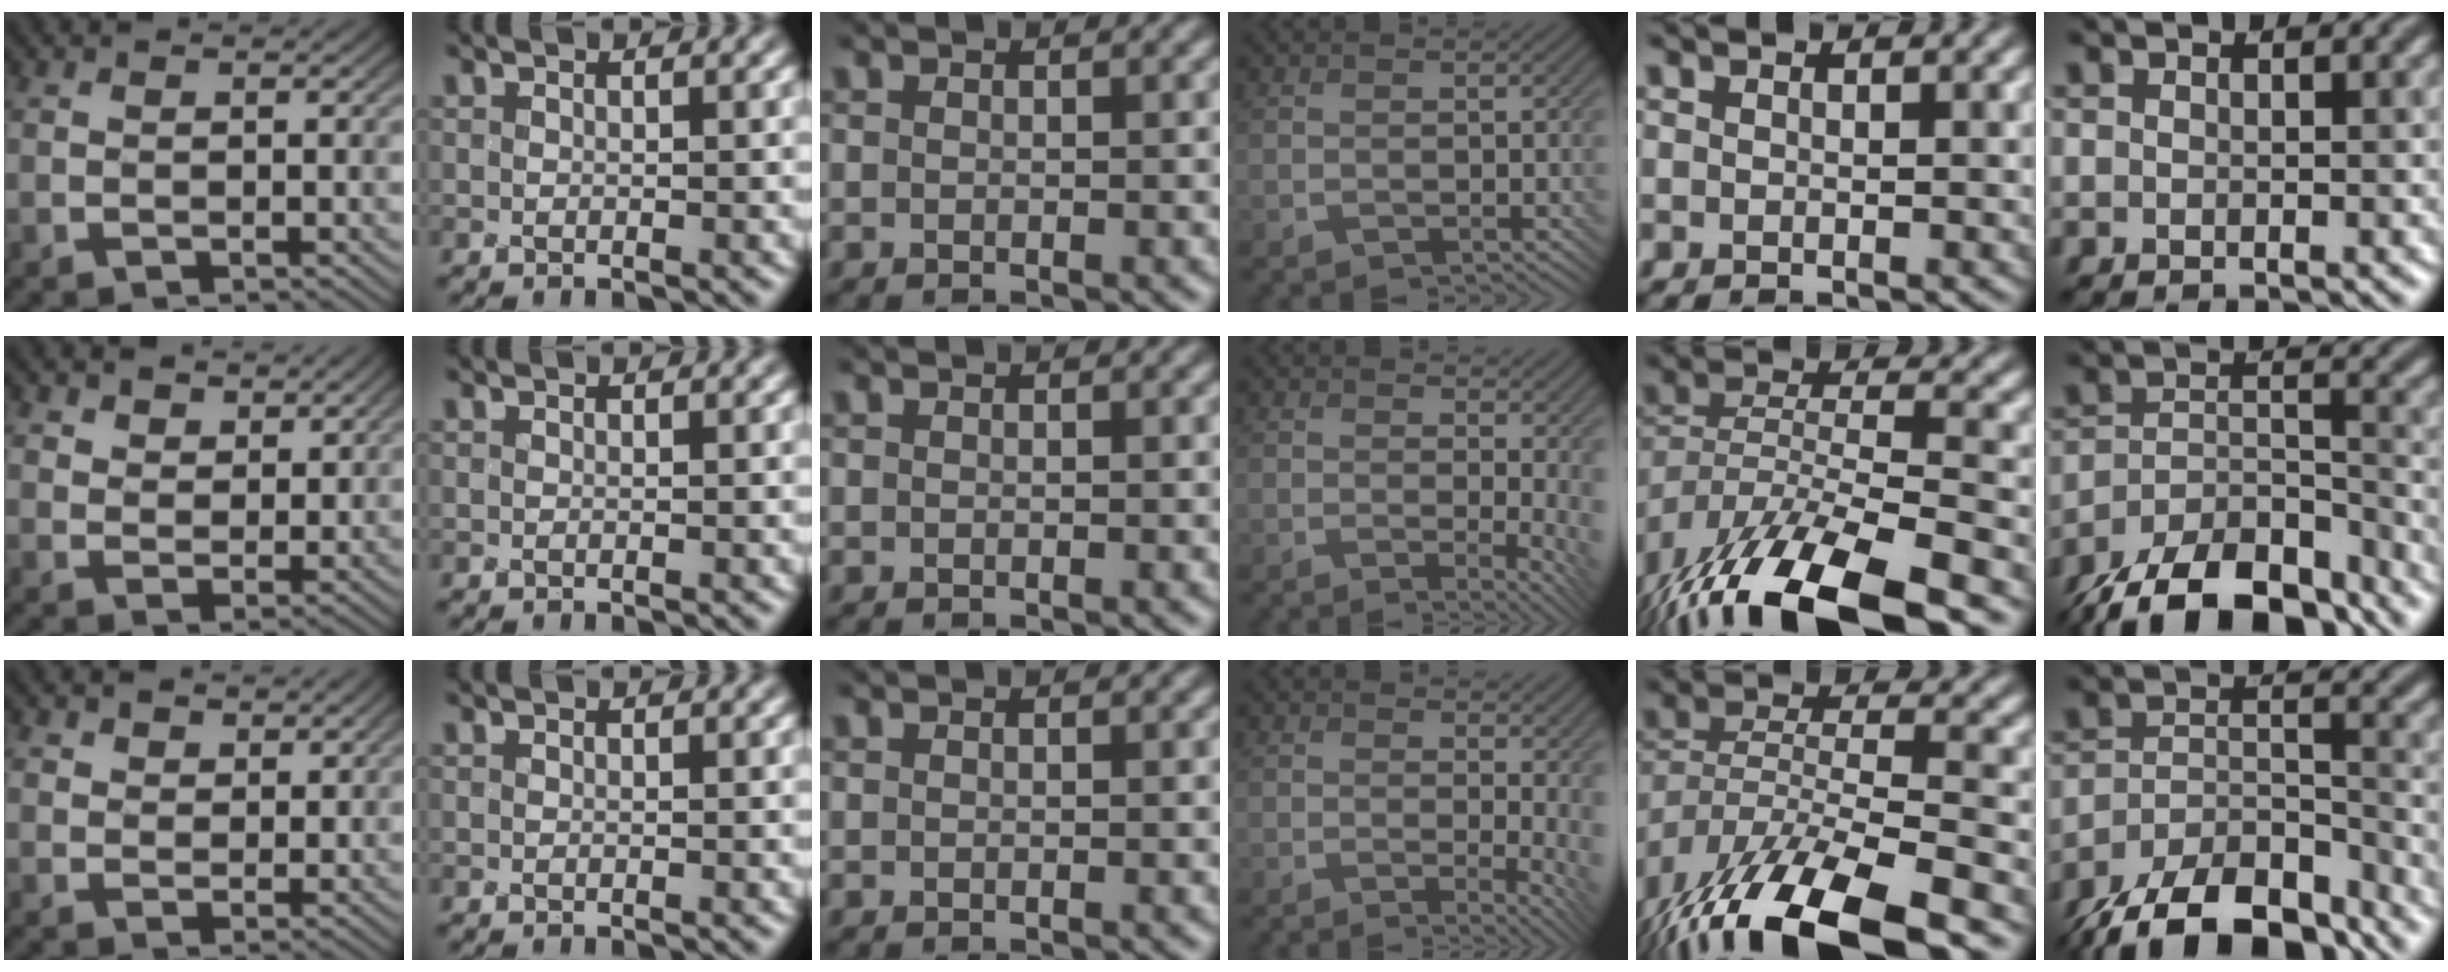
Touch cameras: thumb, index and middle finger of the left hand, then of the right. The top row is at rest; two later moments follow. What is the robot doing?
{"motion": "screw", "object": "bottle cap"}